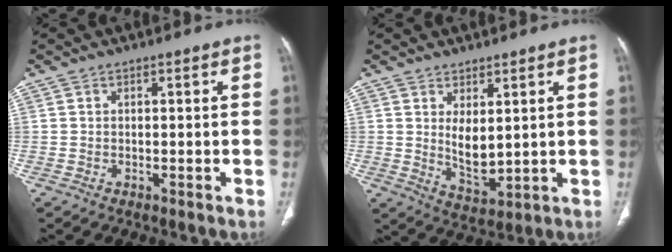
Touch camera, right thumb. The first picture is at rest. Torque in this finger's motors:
{"motor_torque": [1.73, 3.28, 0.83, -0.50, 0.29]}